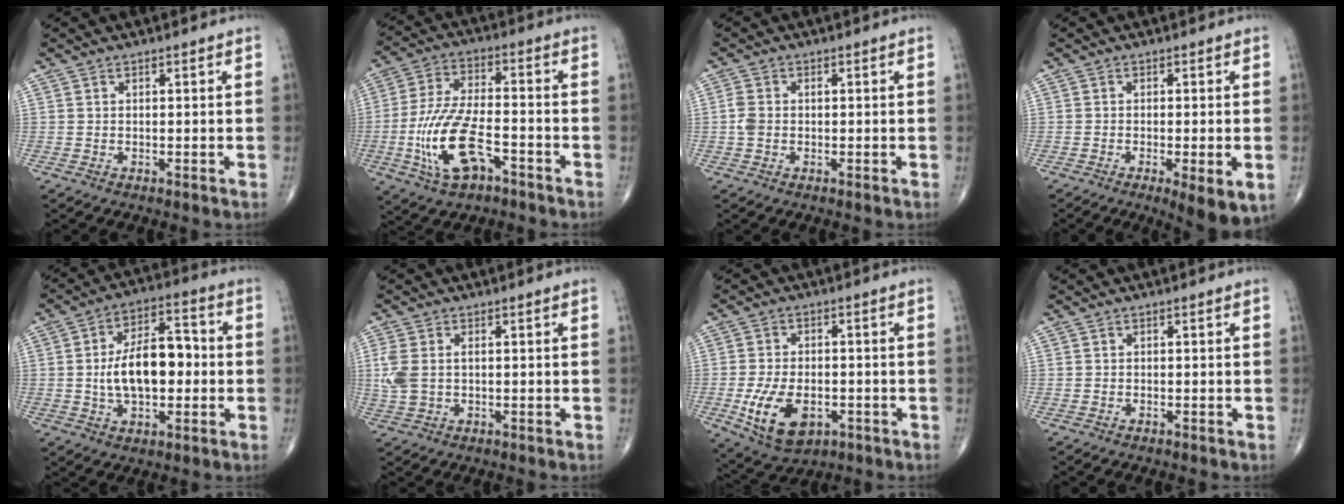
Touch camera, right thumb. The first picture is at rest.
{"total": 14.3, "force": [-5.5, 6.4, 11.6], "torque": [-0.242, 0.027, -0.099]}
{"total": 2.4, "force": [-0.2, 1.8, 1.6], "torque": [-0.040, 0.009, -0.007]}
{"total": 7.1, "force": [-2.5, 1.8, 6.4], "torque": [-0.090, -0.016, -0.036]}
{"total": 14.1, "force": [-0.6, 7.6, 11.8], "torque": [-0.182, 0.027, -0.014]}
{"total": 5.6, "force": [0.3, 3.6, 4.3], "torque": [-0.120, 0.006, 0.010]}
{"total": 11.5, "force": [-3.6, 6.9, 8.5], "torque": [-0.150, 0.003, -0.048]}
{"total": 0.0}